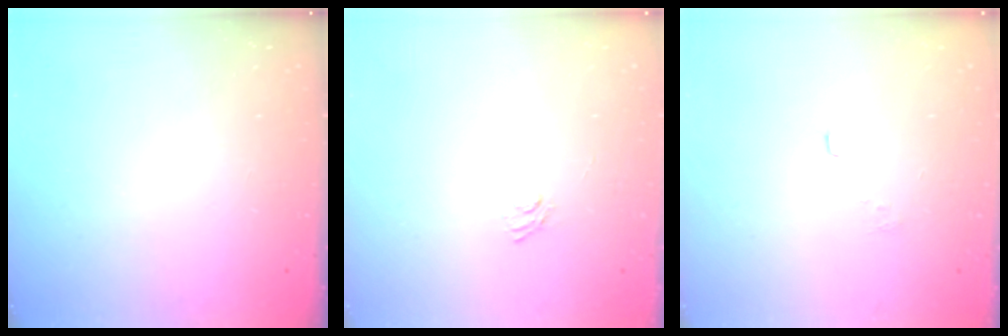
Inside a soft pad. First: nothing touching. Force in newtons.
{"total": 4.5, "press": 4.3, "slide": 1.3}
{"total": 1.5, "press": 0.9, "slide": 1.3}